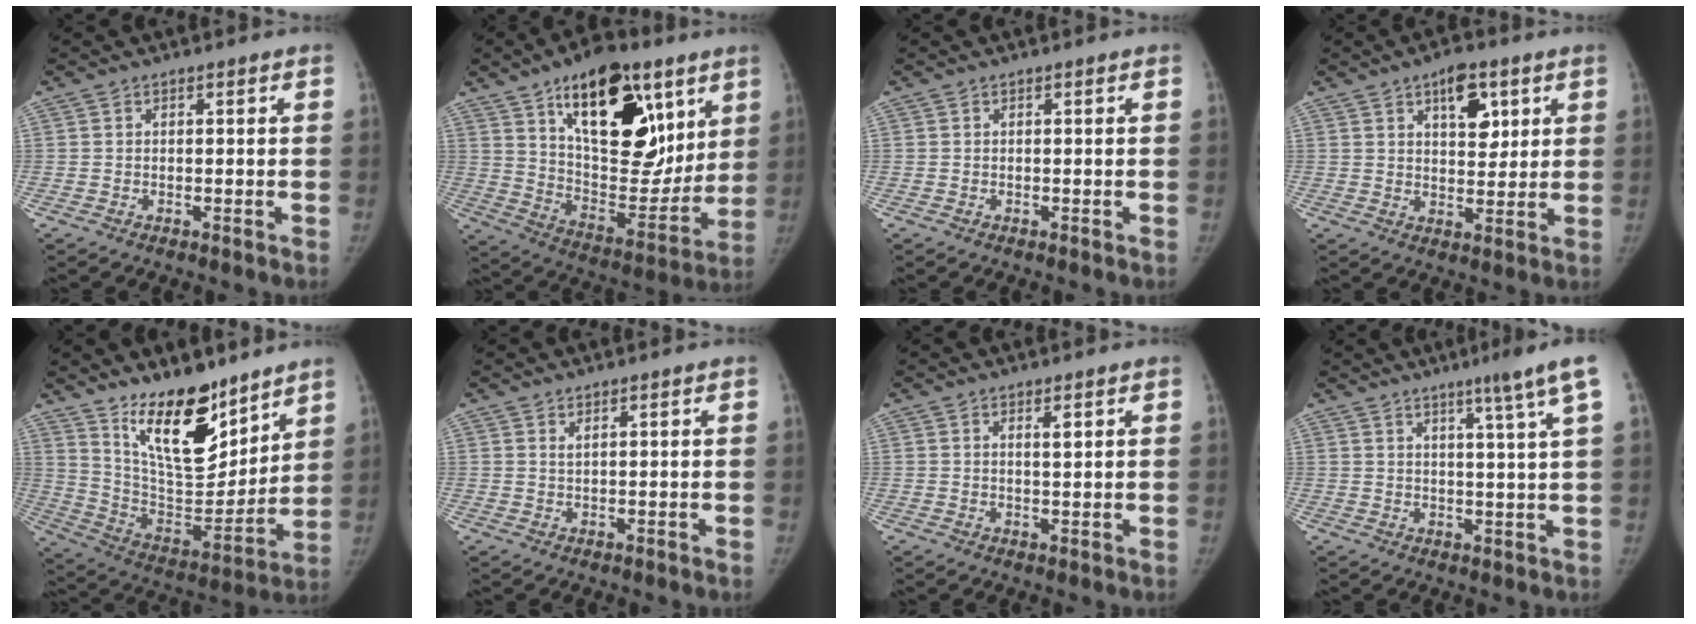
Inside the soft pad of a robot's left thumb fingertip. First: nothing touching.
{"total": 27.6, "force": [13.1, 14.0, 19.9], "torque": [-0.252, -0.040, 0.214]}
{"total": 0.0}
{"total": 8.3, "force": [4.0, 4.4, 5.8], "torque": [-0.055, -0.019, 0.059]}
{"total": 19.4, "force": [13.3, 7.8, 11.8], "torque": [-0.139, -0.100, 0.239]}
{"total": 0.8, "force": [0.6, 0.0, 0.5], "torque": [-0.010, -0.003, 0.012]}
{"total": 1.7, "force": [0.9, 0.4, 1.5], "torque": [-0.020, -0.006, 0.016]}
{"total": 7.7, "force": [4.6, -0.7, 6.2], "torque": [-0.083, -0.018, 0.060]}